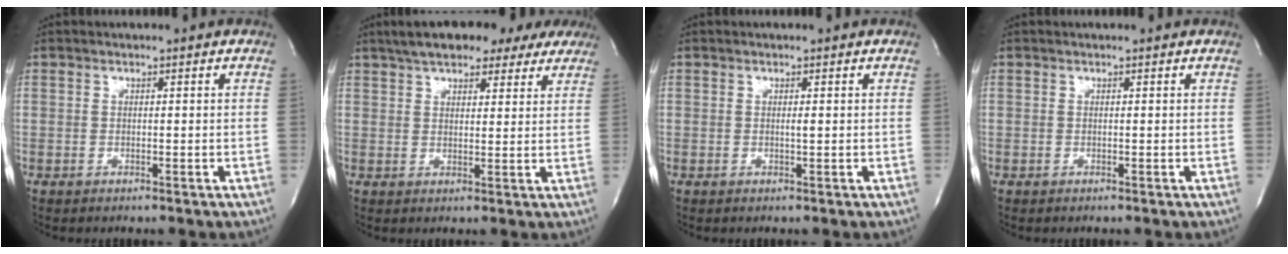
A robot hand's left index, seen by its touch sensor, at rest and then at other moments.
{"total": 15.6, "force": [12.1, 5.6, 8.1], "torque": [-0.125, 0.038, 0.160]}
{"total": 0.6, "force": [-0.1, -0.1, 0.5], "torque": [-0.015, -0.008, -0.001]}
{"total": 0.0}